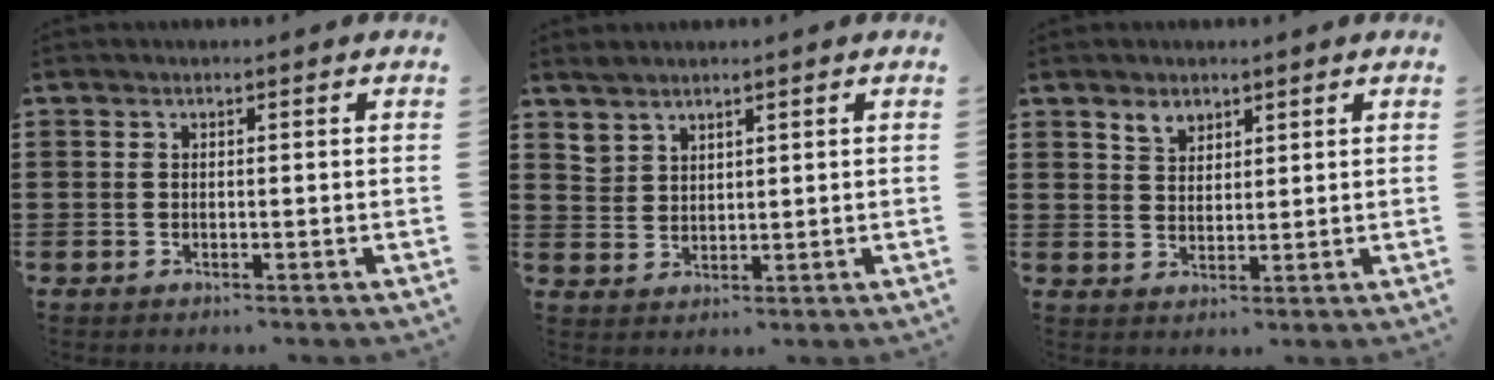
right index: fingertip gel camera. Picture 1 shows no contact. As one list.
[{"total": 2.5, "force": [2.3, 1.0, 0.1], "torque": [-0.009, 0.001, 0.046]}, {"total": 2.7, "force": [2.1, 1.6, 0.6], "torque": [-0.012, 0.000, 0.038]}]